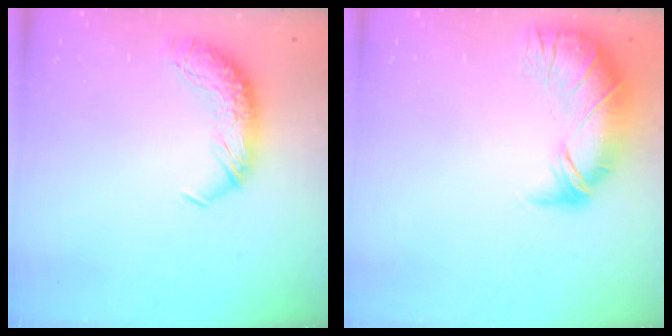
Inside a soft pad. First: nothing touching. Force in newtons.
{"total": 2.8, "press": 0.9, "slide": 2.6}